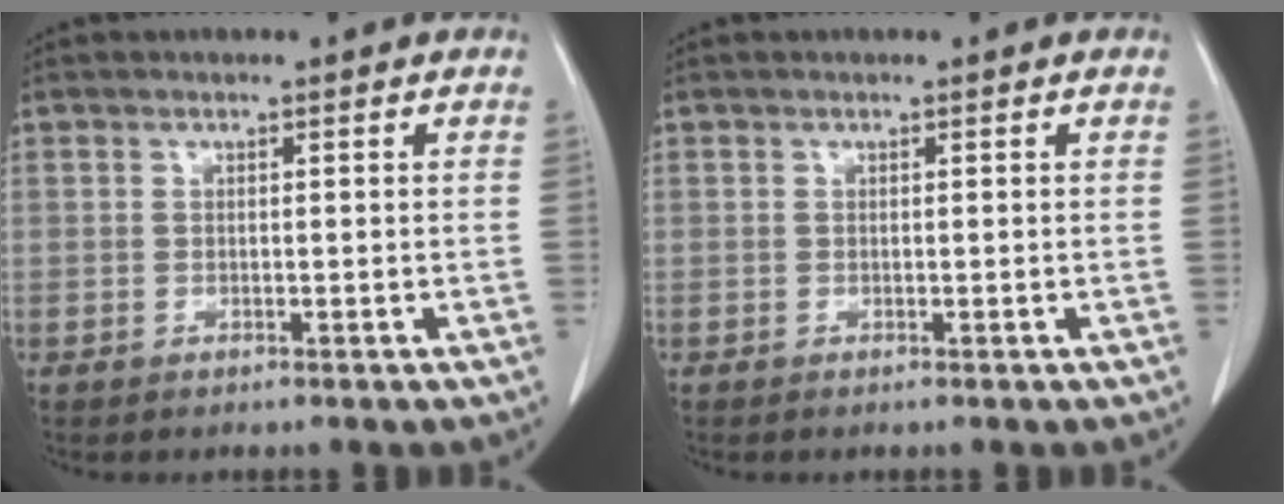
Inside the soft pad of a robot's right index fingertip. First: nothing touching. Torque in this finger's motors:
{"motor_torque": [0.15, -0.07, -0.05, -0.01]}